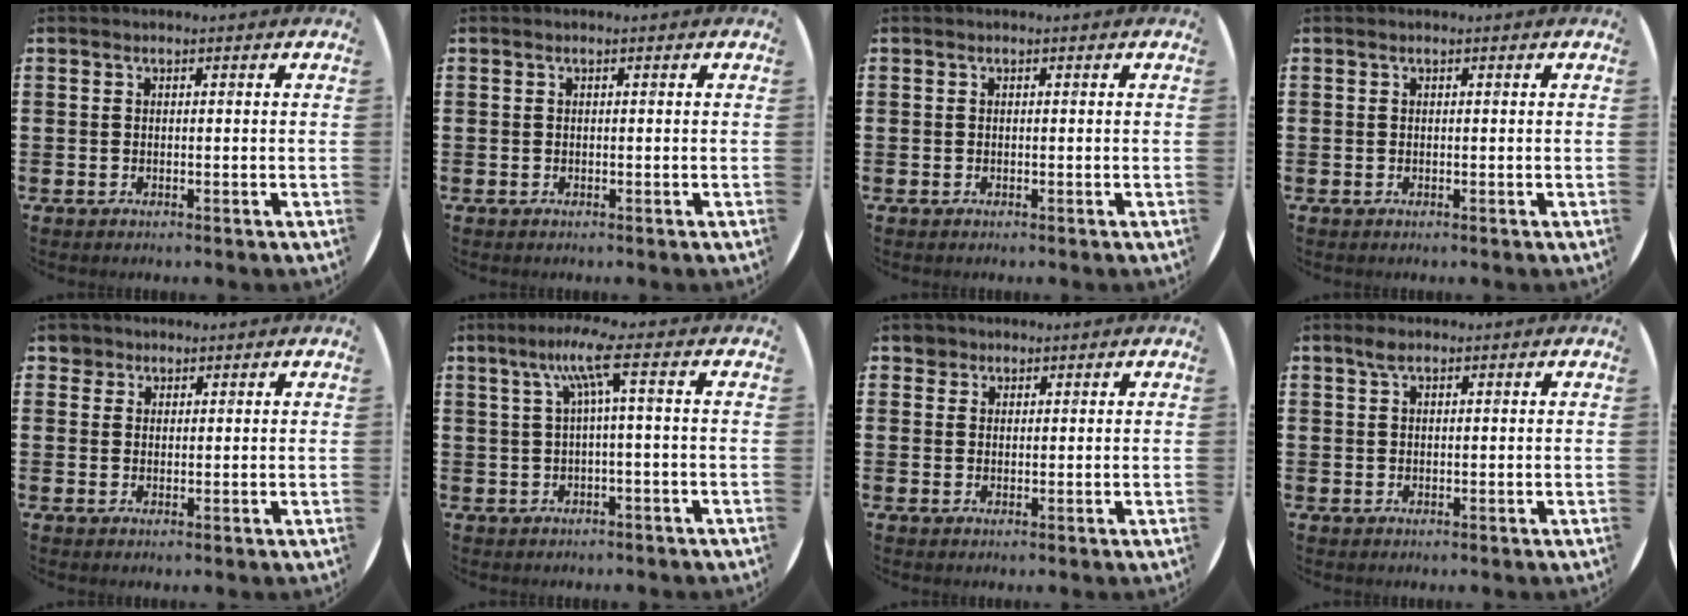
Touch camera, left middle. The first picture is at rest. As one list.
[{"total": 0.0}, {"total": 0.0}, {"total": 0.0}, {"total": 2.1, "force": [1.6, 1.3, 0.1], "torque": [0.001, 0.002, 0.031]}, {"total": 6.1, "force": [1.4, 0.1, 5.9], "torque": [-0.111, 0.002, 0.014]}, {"total": 1.7, "force": [1.4, 1.0, 0.1], "torque": [0.003, 0.000, 0.027]}, {"total": 1.6, "force": [1.1, 0.8, 0.8], "torque": [-0.011, 0.002, 0.017]}]